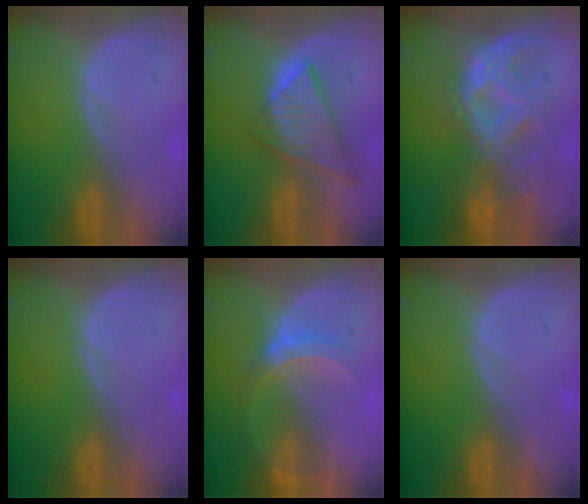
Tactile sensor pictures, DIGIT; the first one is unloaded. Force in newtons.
{"total": 8.7, "press": 7.5, "slide": 4.5}
{"total": 9.3, "press": 8.8, "slide": 2.9}
{"total": 0.0}
{"total": 5.9, "press": 5.7, "slide": 1.6}
{"total": 0.0}